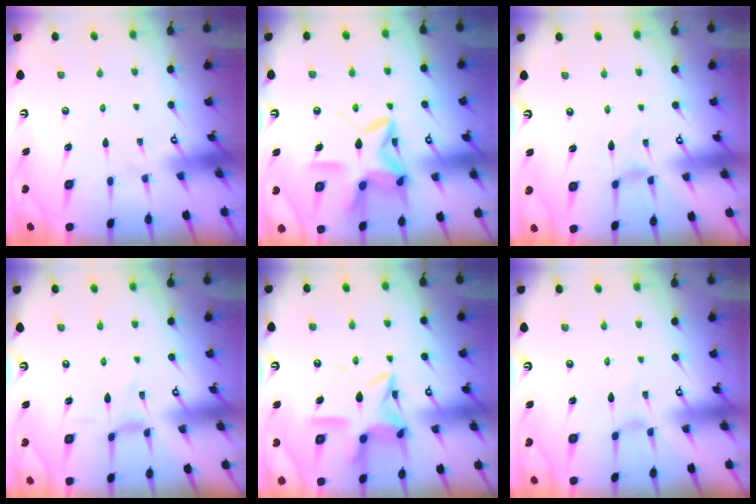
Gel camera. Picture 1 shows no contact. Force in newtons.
{"total": 15.1, "press": 15.0, "slide": 1.5}
{"total": 0.0}
{"total": 0.0}
{"total": 15.9, "press": 15.9, "slide": 1.3}
{"total": 0.5, "press": 0.5, "slide": 0.2}